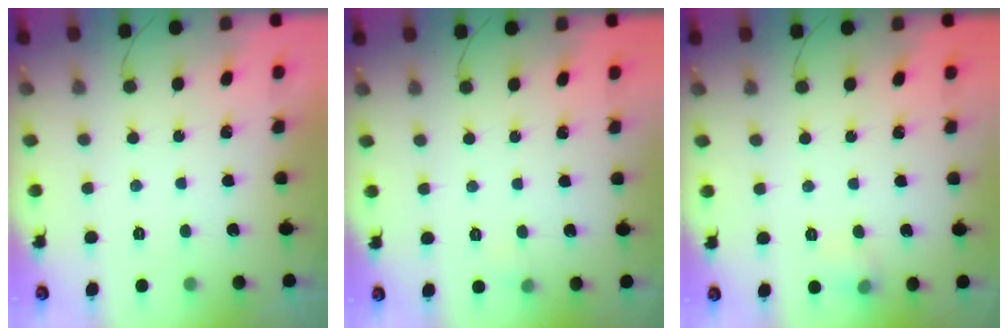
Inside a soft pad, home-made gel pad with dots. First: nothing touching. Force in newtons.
{"total": 2.5, "press": 2.3, "slide": 1.1}
{"total": 5.4, "press": 5.2, "slide": 1.6}